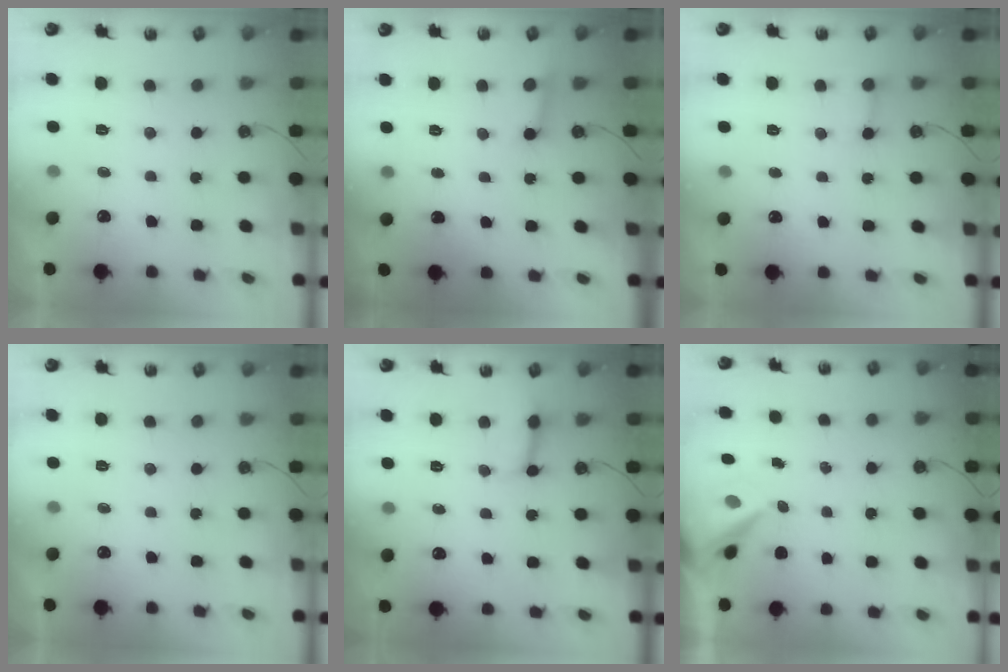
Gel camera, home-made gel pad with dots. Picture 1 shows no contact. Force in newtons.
{"total": 2.6, "press": 2.5, "slide": 0.8}
{"total": 3.1, "press": 3.1, "slide": 0.6}
{"total": 0.0}
{"total": 4.0, "press": 4.0, "slide": 0.3}
{"total": 8.0, "press": 8.0, "slide": 1.0}